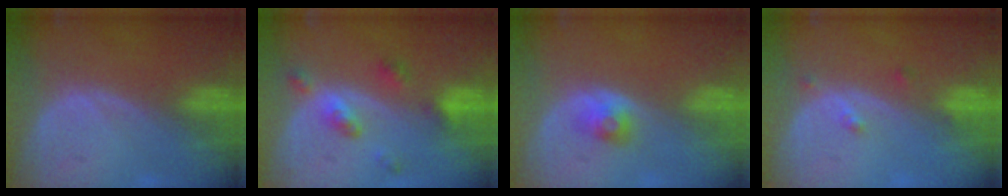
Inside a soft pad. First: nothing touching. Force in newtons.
{"total": 5.3, "press": 4.7, "slide": 2.4}
{"total": 2.6, "press": 2.4, "slide": 1.0}
{"total": 1.9, "press": 1.5, "slide": 1.0}